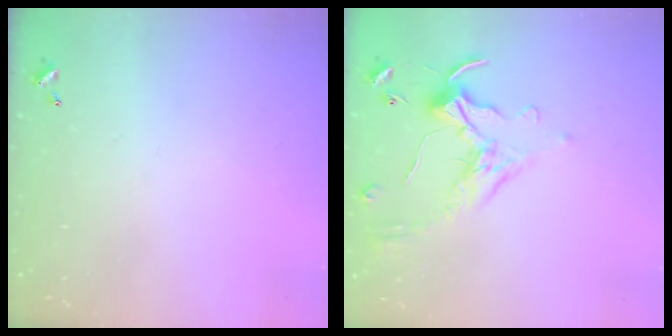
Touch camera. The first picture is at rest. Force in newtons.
{"total": 1.4, "press": 1.3, "slide": 0.6}